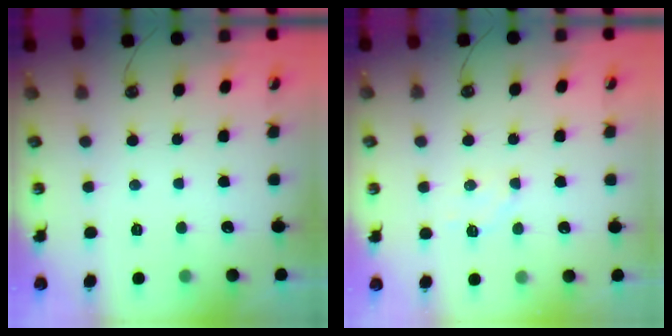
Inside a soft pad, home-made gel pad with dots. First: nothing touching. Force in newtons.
{"total": 4.9, "press": 4.8, "slide": 0.6}